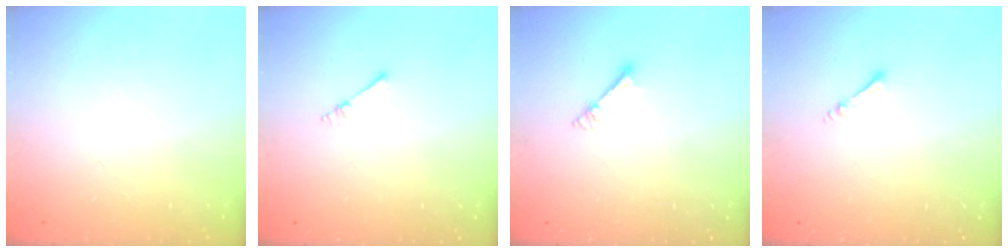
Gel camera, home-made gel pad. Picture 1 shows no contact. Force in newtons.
{"total": 2.2, "press": 2.2, "slide": 0.3}
{"total": 3.0, "press": 3.0, "slide": 0.3}
{"total": 2.2, "press": 2.1, "slide": 0.4}